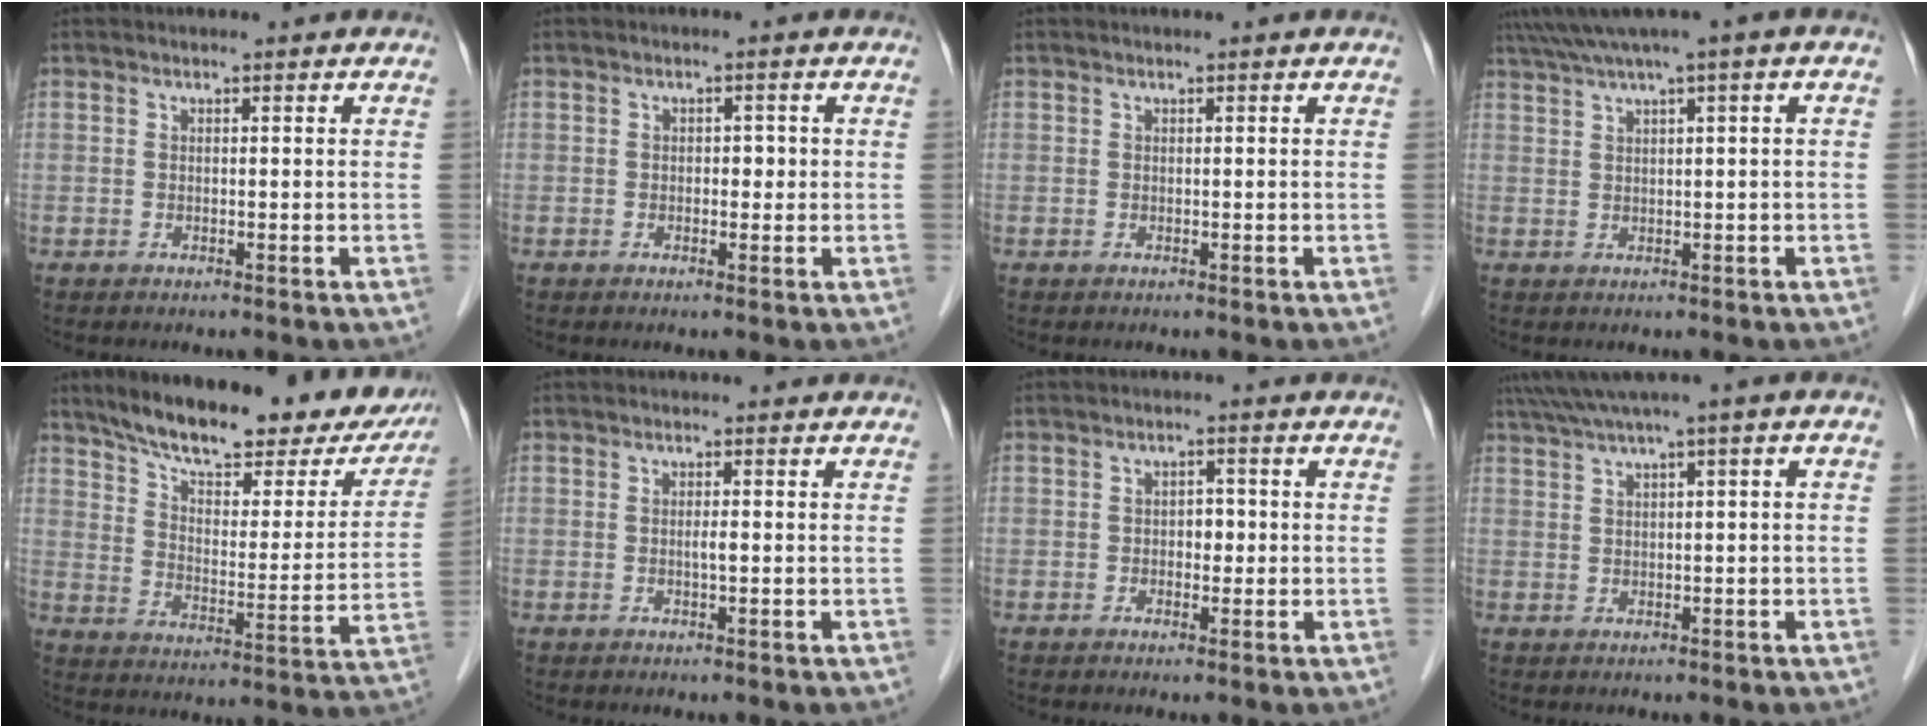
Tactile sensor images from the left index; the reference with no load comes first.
{"total": 1.8, "force": [-0.1, 1.1, 1.4], "torque": [-0.015, 0.006, -0.002]}
{"total": 0.0}
{"total": 5.2, "force": [3.0, -0.7, 4.2], "torque": [-0.084, 0.030, 0.055]}
{"total": 24.5, "force": [20.1, 6.7, 12.4], "torque": [-0.176, -0.002, 0.267]}
{"total": 0.9, "force": [-0.1, 0.0, 0.9], "torque": [-0.016, 0.000, -0.002]}
{"total": 2.2, "force": [-0.2, 1.4, 1.7], "torque": [-0.020, 0.005, -0.003]}
{"total": 4.9, "force": [2.6, -0.4, 4.1], "torque": [-0.084, 0.030, 0.049]}